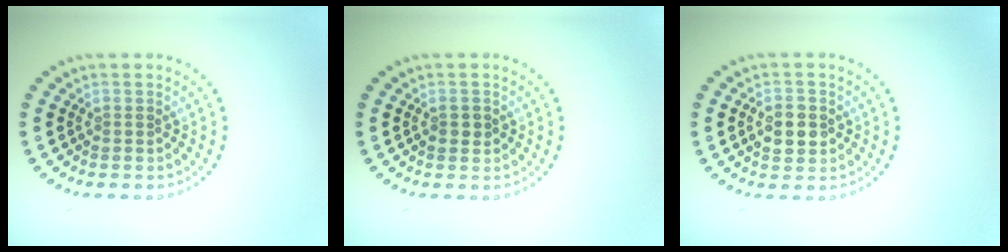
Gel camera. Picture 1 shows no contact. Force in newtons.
{"total": 1.2, "press": 1.2, "slide": 0.1}
{"total": 3.1, "press": 3.0, "slide": 0.2}